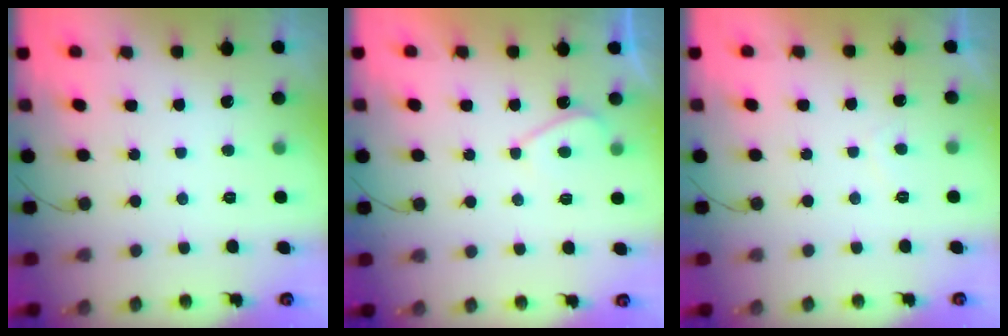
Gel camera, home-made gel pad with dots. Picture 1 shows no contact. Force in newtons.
{"total": 2.9, "press": 2.9, "slide": 0.4}
{"total": 0.9, "press": 0.7, "slide": 0.5}